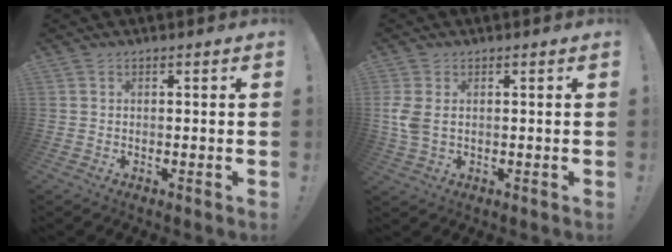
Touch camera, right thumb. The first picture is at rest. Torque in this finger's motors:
{"motor_torque": [0.05, 0.06, 0.07, 0.08, 0.00]}